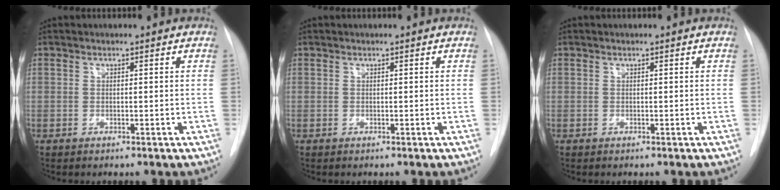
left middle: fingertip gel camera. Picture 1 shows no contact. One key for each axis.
{"total": 0.0}
{"total": 0.0}